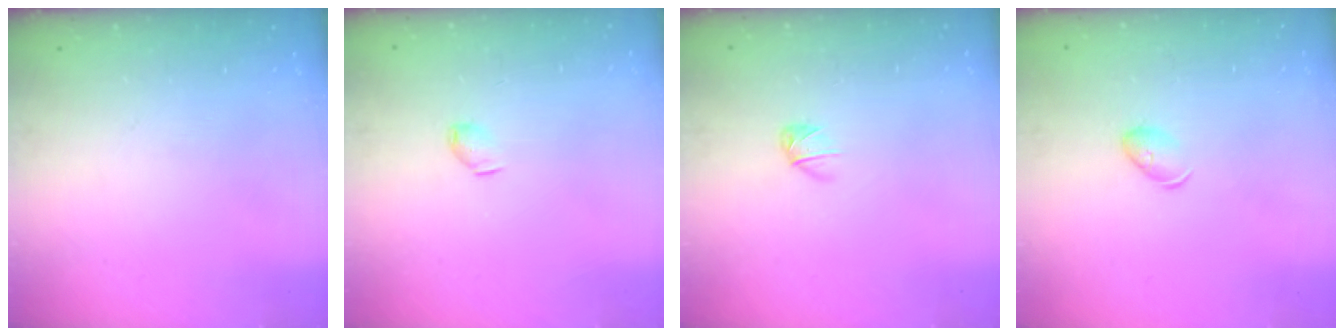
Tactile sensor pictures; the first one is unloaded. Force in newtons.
{"total": 2.8, "press": 2.8, "slide": 0.5}
{"total": 3.0, "press": 2.9, "slide": 0.7}
{"total": 6.0, "press": 5.9, "slide": 0.9}